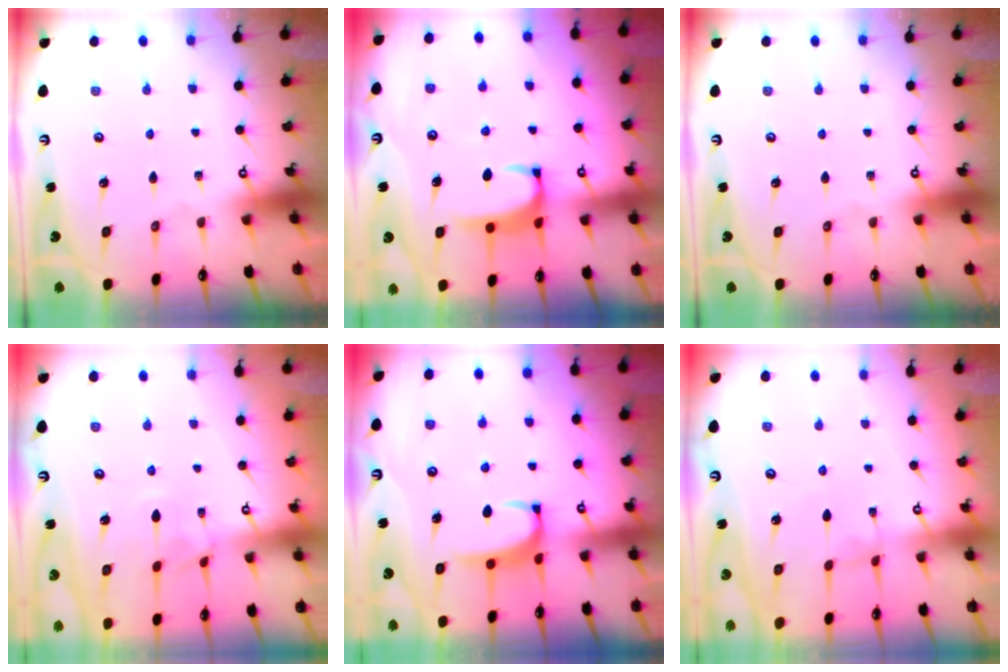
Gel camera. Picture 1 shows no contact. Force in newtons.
{"total": 2.2, "press": 2.2, "slide": 0.3}
{"total": 0.0}
{"total": 2.6, "press": 2.5, "slide": 0.6}
{"total": 2.3, "press": 2.2, "slide": 0.6}
{"total": 2.4, "press": 2.4, "slide": 0.3}